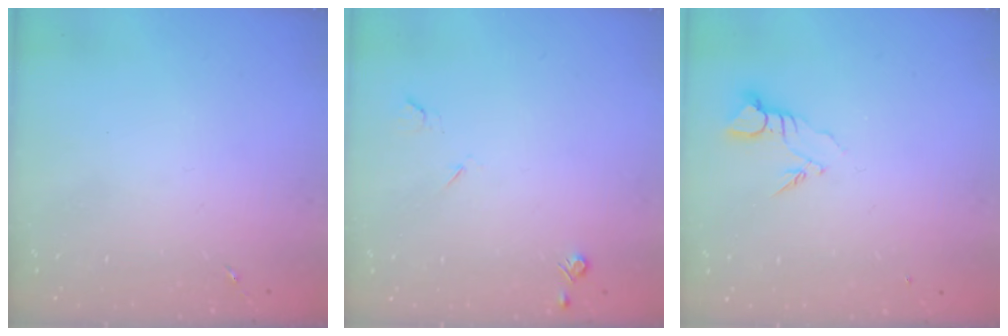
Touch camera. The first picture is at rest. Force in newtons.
{"total": 4.6, "press": 4.5, "slide": 0.7}
{"total": 3.7, "press": 3.6, "slide": 0.4}